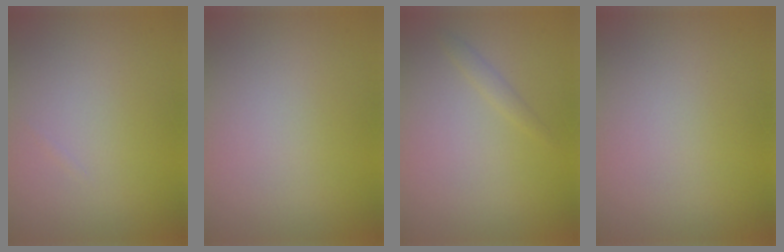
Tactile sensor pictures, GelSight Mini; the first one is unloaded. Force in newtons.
{"total": 0.0}
{"total": 0.8, "press": 0.8, "slide": 0.0}
{"total": 0.0}